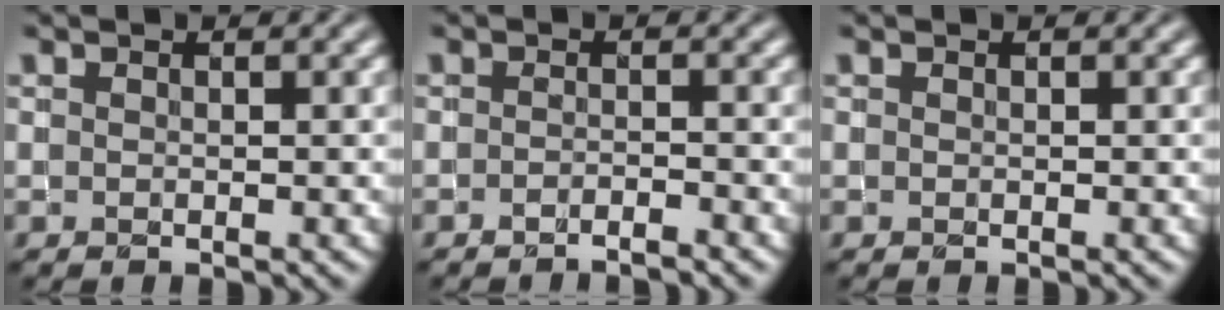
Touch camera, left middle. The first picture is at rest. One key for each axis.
{"total": 1.5, "fx": -1.3, "fy": 0.1, "fz": 0.7, "tx": -0.006, "ty": -0.002, "tz": -0.025}
{"total": 0.0}